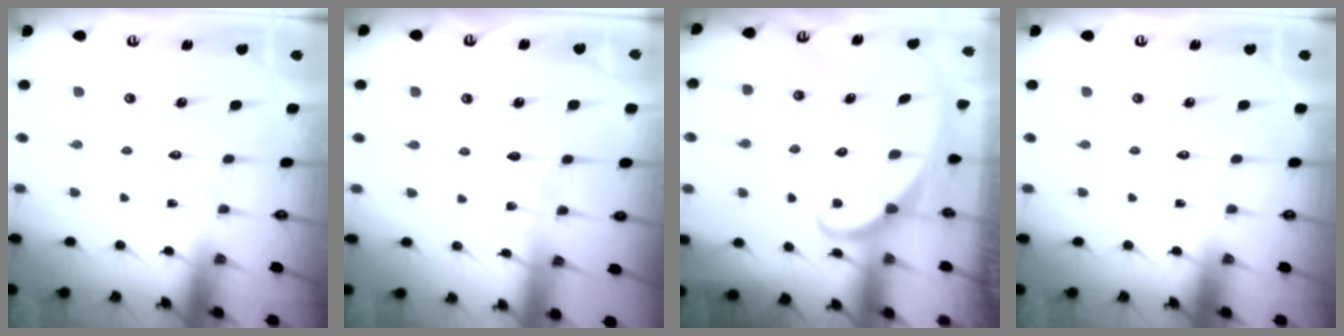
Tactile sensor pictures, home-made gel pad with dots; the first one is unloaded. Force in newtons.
{"total": 3.7, "press": 3.7, "slide": 0.3}
{"total": 2.2, "press": 2.2, "slide": 0.1}
{"total": 0.0}